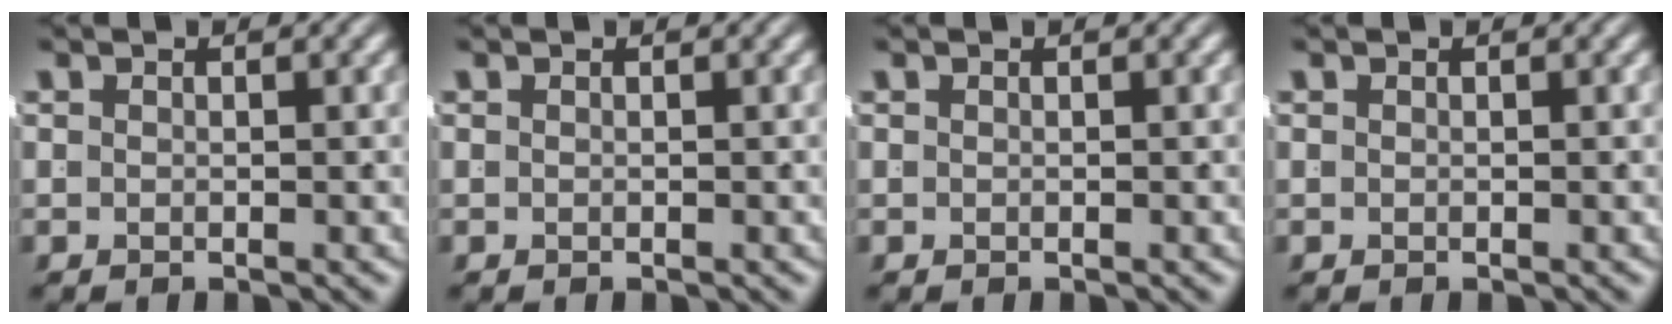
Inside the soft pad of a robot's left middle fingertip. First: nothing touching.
{"total": 0.0}
{"total": 0.0}
{"total": 0.0}